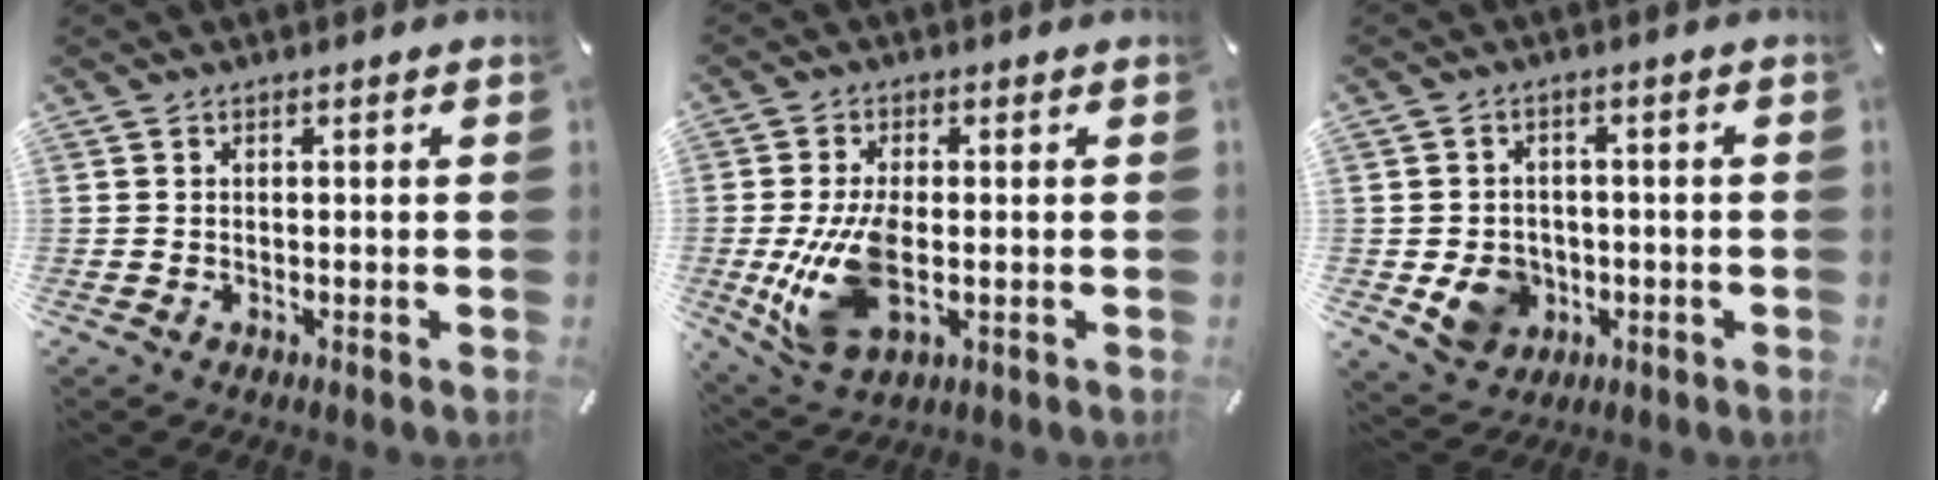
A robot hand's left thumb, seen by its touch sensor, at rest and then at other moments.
{"total": 11.9, "force": [-1.6, 6.6, 9.8], "torque": [-0.207, -0.013, -0.022]}
{"total": 7.9, "force": [-2.0, 7.2, 2.8], "torque": [-0.054, 0.016, -0.030]}